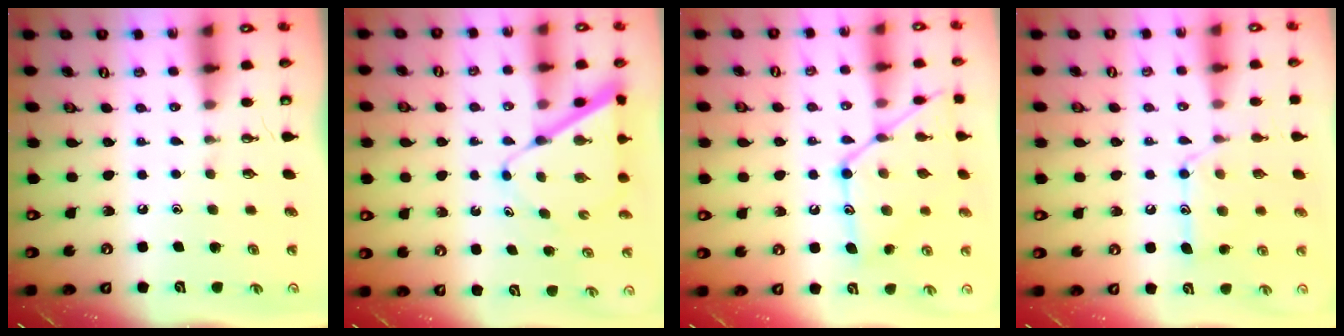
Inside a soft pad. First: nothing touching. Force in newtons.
{"total": 8.8, "press": 8.8, "slide": 0.9}
{"total": 16.3, "press": 16.2, "slide": 1.3}
{"total": 12.9, "press": 12.9, "slide": 1.0}